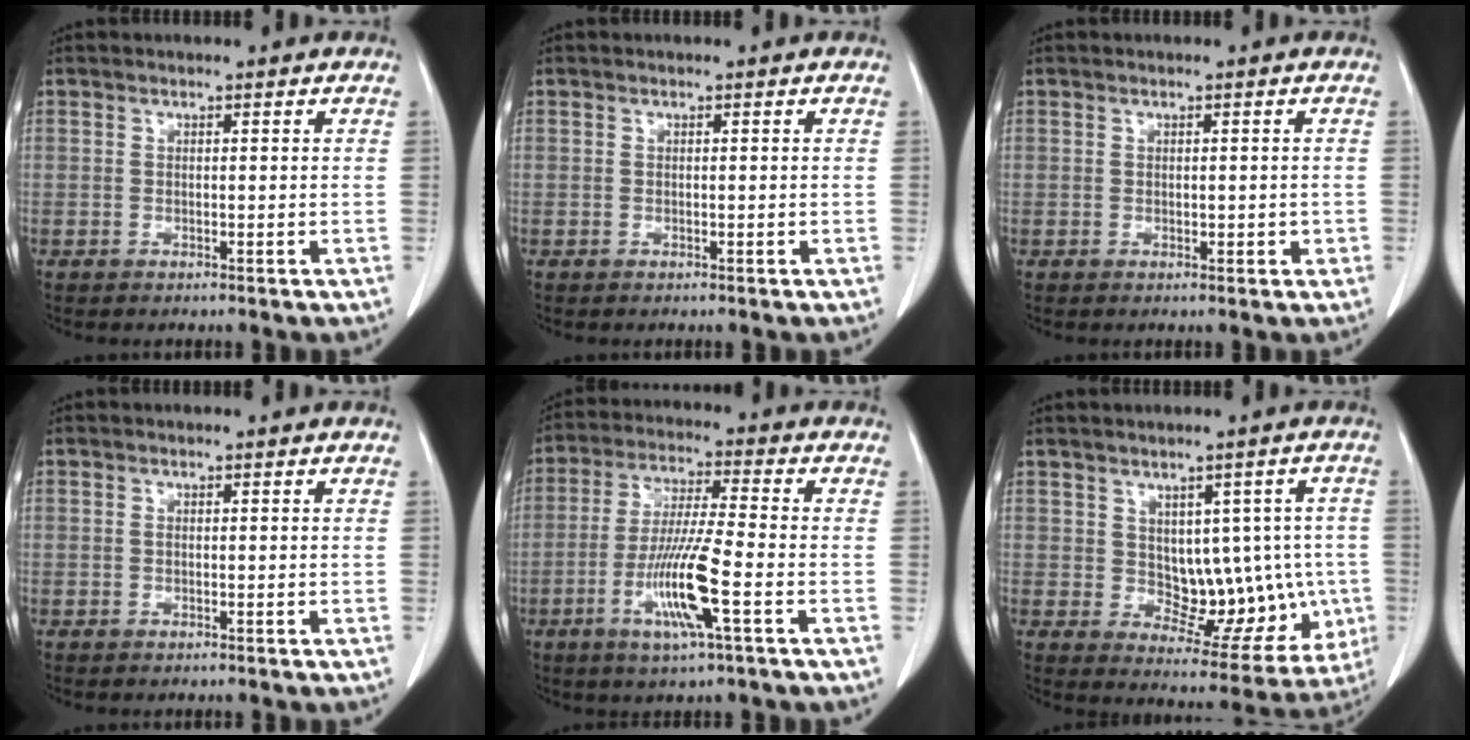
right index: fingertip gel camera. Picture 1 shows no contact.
{"total": 0.0}
{"total": 1.4, "force": [-0.2, 0.8, 1.2], "torque": [-0.014, 0.002, 0.002]}
{"total": 0.0}
{"total": 11.1, "force": [-3.8, 0.0, 10.4], "torque": [-0.205, -0.014, -0.076]}
{"total": 11.7, "force": [0.0, 6.9, 9.5], "torque": [-0.101, 0.017, 0.026]}